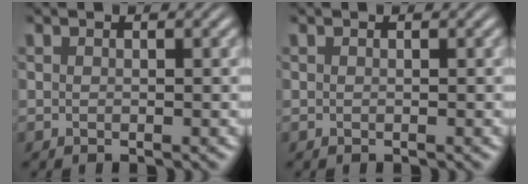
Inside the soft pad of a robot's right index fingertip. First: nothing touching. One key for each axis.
{"total": 0.0}